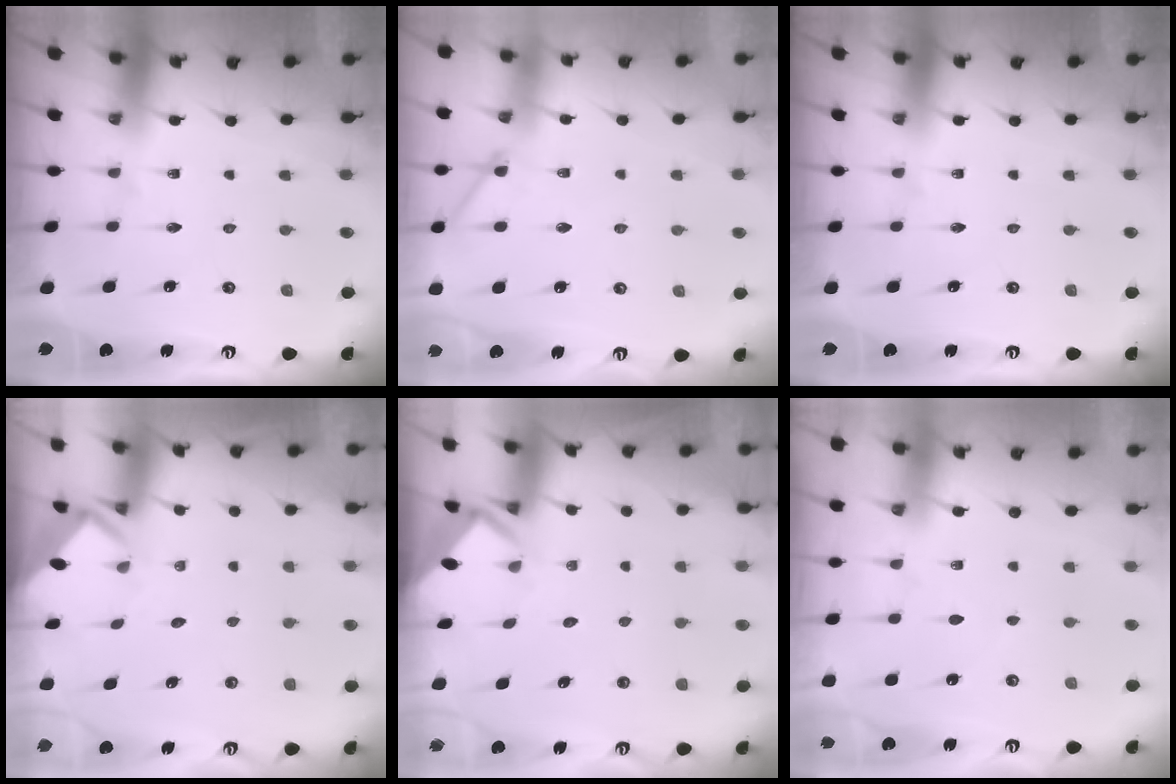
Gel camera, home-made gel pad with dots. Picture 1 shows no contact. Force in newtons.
{"total": 4.6, "press": 4.6, "slide": 0.5}
{"total": 0.0}
{"total": 3.1, "press": 3.1, "slide": 0.1}
{"total": 4.0, "press": 3.9, "slide": 0.3}
{"total": 2.7, "press": 2.7, "slide": 0.4}